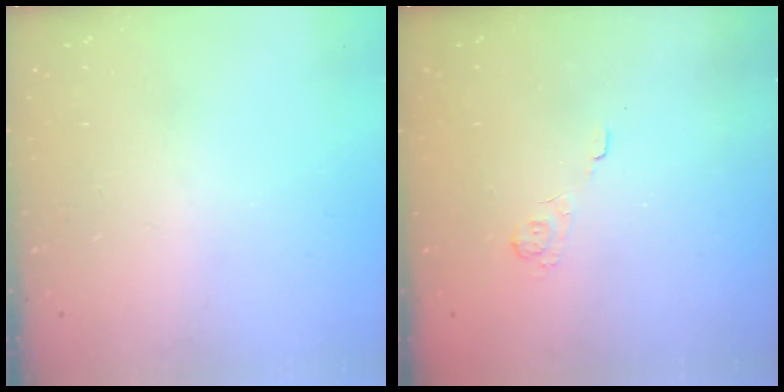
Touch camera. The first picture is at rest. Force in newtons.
{"total": 2.2, "press": 1.7, "slide": 1.4}